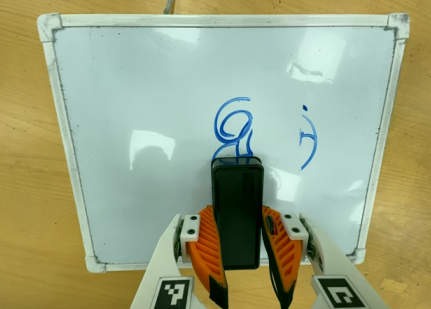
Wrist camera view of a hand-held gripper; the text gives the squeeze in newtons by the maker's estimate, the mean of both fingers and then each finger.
{"total": 7.7, "left": 6.5, "right": 8.8}